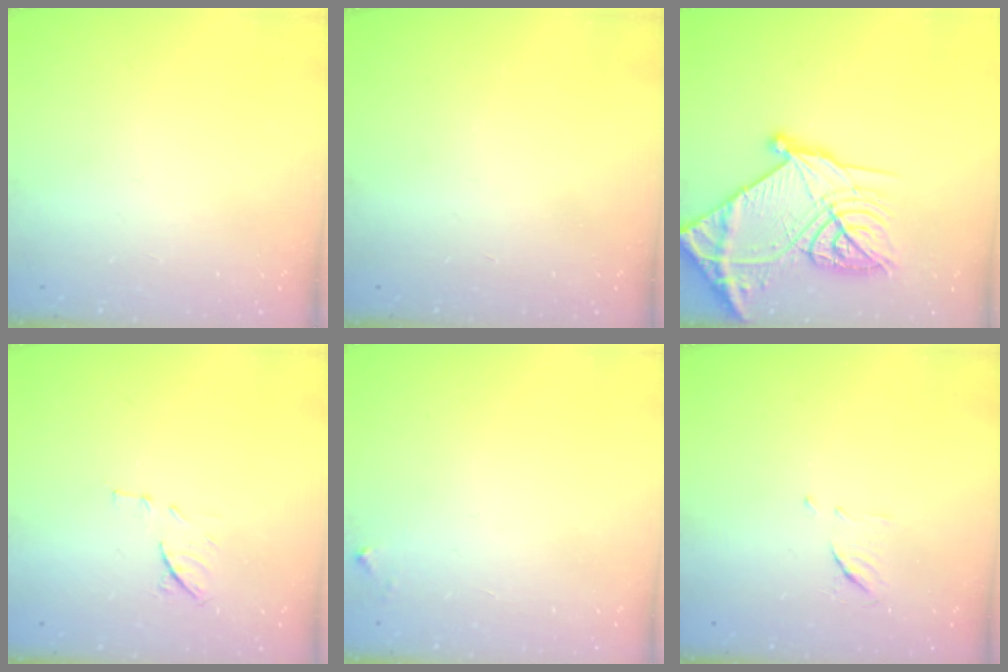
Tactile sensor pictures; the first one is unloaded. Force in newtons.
{"total": 0.0}
{"total": 30.3, "press": 30.1, "slide": 3.2}
{"total": 8.6, "press": 8.5, "slide": 1.1}
{"total": 2.8, "press": 2.8, "slide": 0.2}
{"total": 6.4, "press": 6.4, "slide": 0.4}